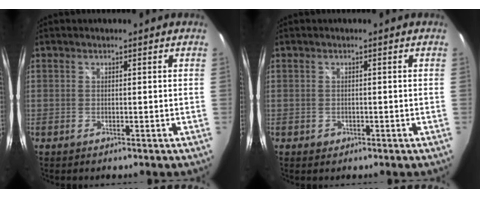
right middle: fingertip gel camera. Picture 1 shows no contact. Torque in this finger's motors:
{"motor_torque": [0.20, 0.06, 0.01, 0.00]}